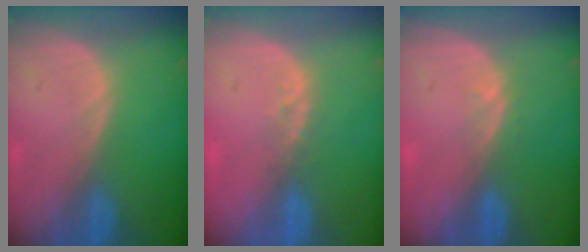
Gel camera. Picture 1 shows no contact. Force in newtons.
{"total": 2.1, "press": 1.8, "slide": 1.1}
{"total": 1.0, "press": 0.7, "slide": 0.7}